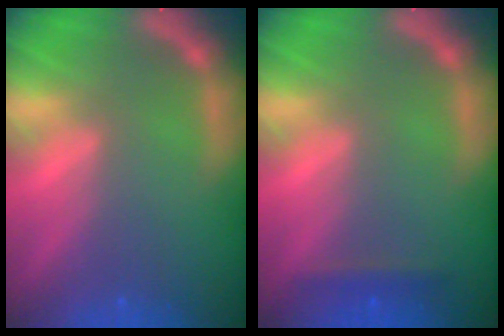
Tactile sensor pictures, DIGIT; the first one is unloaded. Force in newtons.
{"total": 1.4}